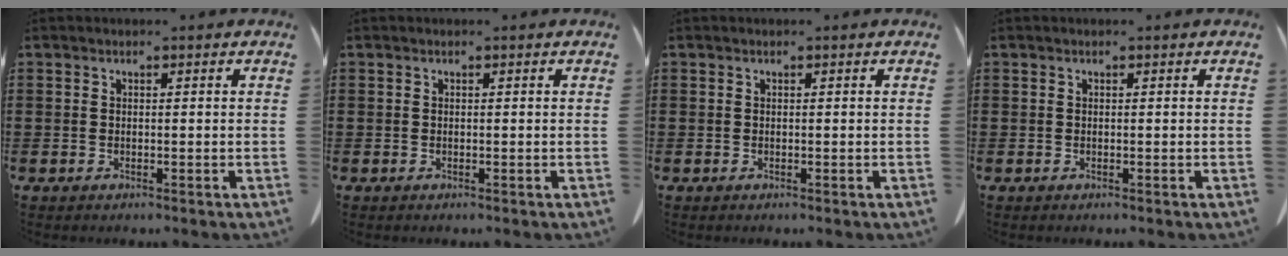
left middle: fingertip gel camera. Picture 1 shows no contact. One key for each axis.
{"total": 0.0}
{"total": 0.0}
{"total": 0.0}